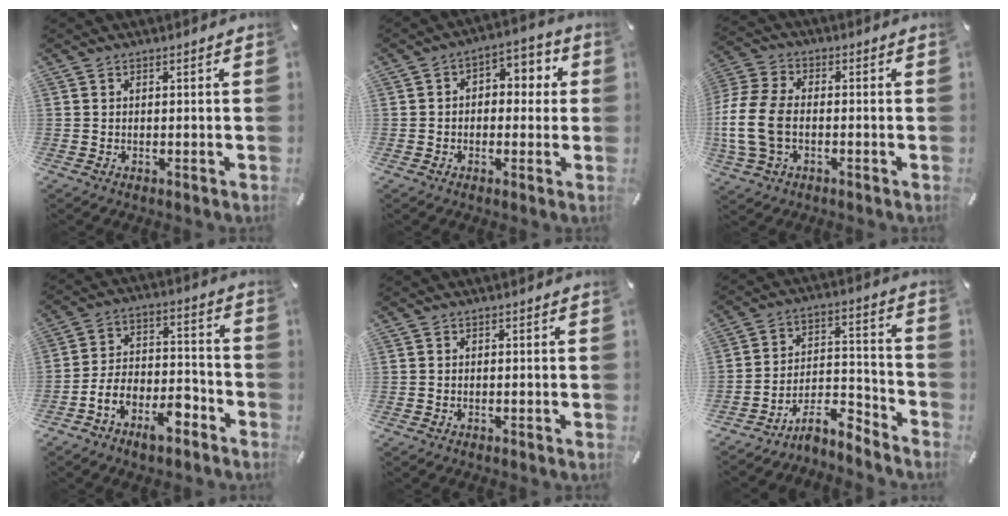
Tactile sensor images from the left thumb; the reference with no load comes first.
{"total": 5.2, "force": [-0.6, 4.0, 3.3], "torque": [-0.037, 0.008, -0.020]}
{"total": 11.5, "force": [-2.1, 7.8, 8.2], "torque": [-0.186, 0.005, -0.037]}
{"total": 10.4, "force": [-6.8, 5.6, 5.5], "torque": [-0.099, 0.027, -0.123]}
{"total": 0.0}
{"total": 9.6, "force": [-8.3, 3.5, 3.4], "torque": [-0.036, 0.036, -0.154]}